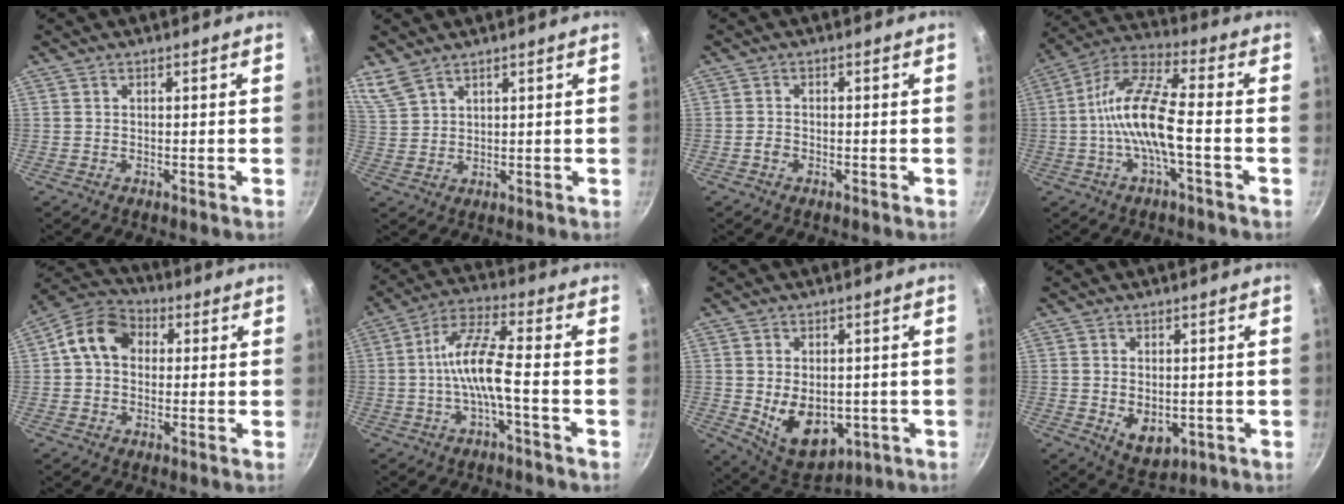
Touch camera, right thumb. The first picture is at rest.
{"total": 4.9, "force": [4.1, 1.9, 1.9], "torque": [-0.035, -0.013, 0.093]}
{"total": 1.4, "force": [-0.8, 0.9, 0.7], "torque": [-0.019, 0.005, -0.019]}
{"total": 13.4, "force": [-2.3, 4.0, 12.6], "torque": [-0.246, 0.037, -0.060]}
{"total": 9.8, "force": [1.5, 7.7, 5.8], "torque": [-0.071, 0.023, 0.005]}
{"total": 9.5, "force": [-2.2, 2.2, 9.0], "torque": [-0.185, 0.034, -0.049]}
{"total": 11.8, "force": [-1.4, 8.1, 8.5], "torque": [-0.102, -0.016, 0.004]}
{"total": 6.5, "force": [-0.6, 4.4, 4.8], "torque": [-0.066, -0.013, 0.004]}